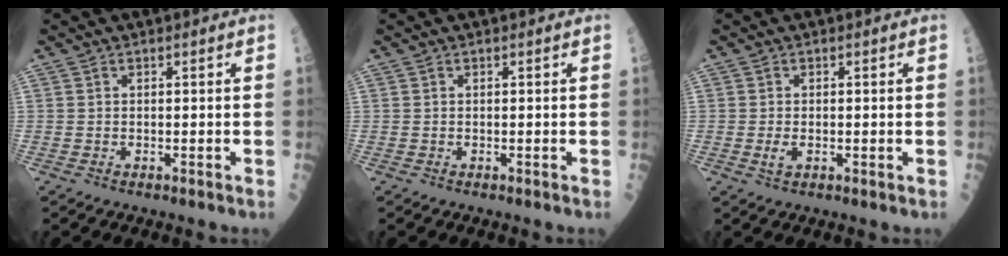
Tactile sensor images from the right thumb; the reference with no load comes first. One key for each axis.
{"total": 0.0}
{"total": 1.9, "fx": -0.3, "fy": 1.1, "fz": 1.5, "tx": -0.023, "ty": -0.001, "tz": -0.005}